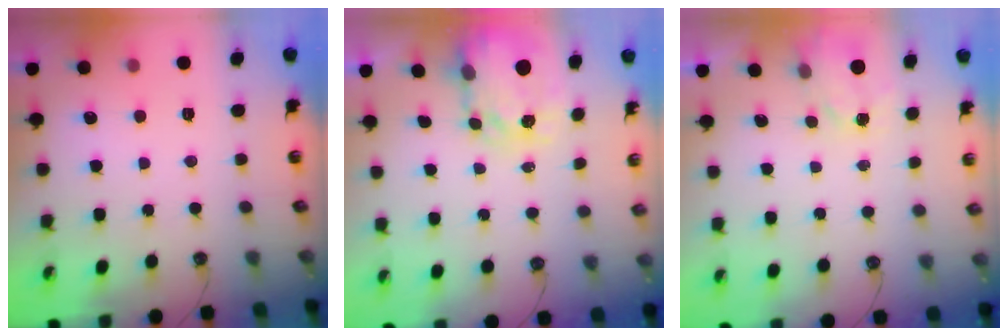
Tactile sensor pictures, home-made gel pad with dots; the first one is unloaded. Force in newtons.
{"total": 4.6, "press": 4.5, "slide": 0.4}
{"total": 2.1, "press": 2.1, "slide": 0.4}